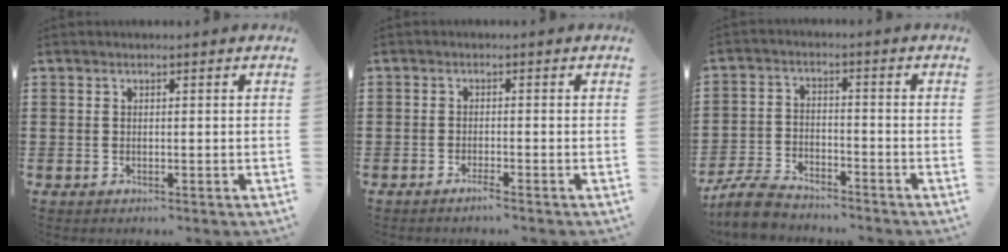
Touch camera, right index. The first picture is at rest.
{"total": 1.6, "force": [-1.4, -0.1, 0.8], "torque": [-0.015, -0.005, -0.025]}
{"total": 5.9, "force": [-5.6, 1.2, 1.6], "torque": [-0.052, 0.002, -0.114]}